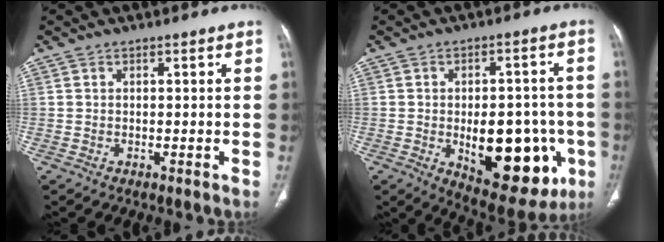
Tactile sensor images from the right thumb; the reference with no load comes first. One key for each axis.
{"total": 19.5, "fx": -4.8, "fy": 10.1, "fz": 16.0, "tx": -0.181, "ty": 0.012, "tz": -0.040}